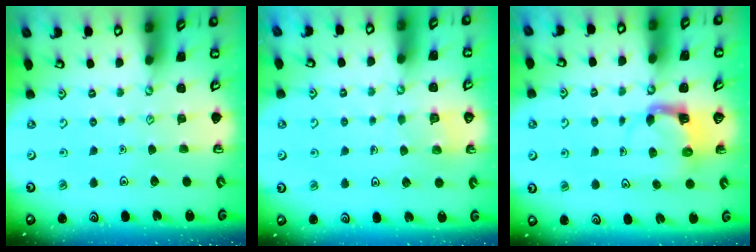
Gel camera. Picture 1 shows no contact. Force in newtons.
{"total": 2.5, "press": 2.5, "slide": 0.1}
{"total": 3.9, "press": 3.9, "slide": 0.7}